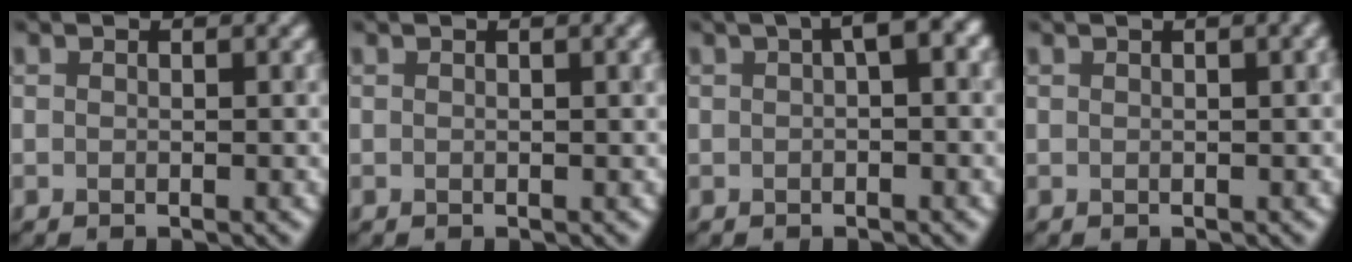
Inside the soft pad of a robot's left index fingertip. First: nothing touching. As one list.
[{"total": 2.3, "force": [0.9, 0.9, 1.9], "torque": [-0.019, 0.004, 0.003]}, {"total": 3.4, "force": [0.9, 1.3, 3.0], "torque": [-0.038, 0.014, 0.006]}, {"total": 3.2, "force": [1.1, 1.5, 2.6], "torque": [-0.021, 0.018, -0.003]}]